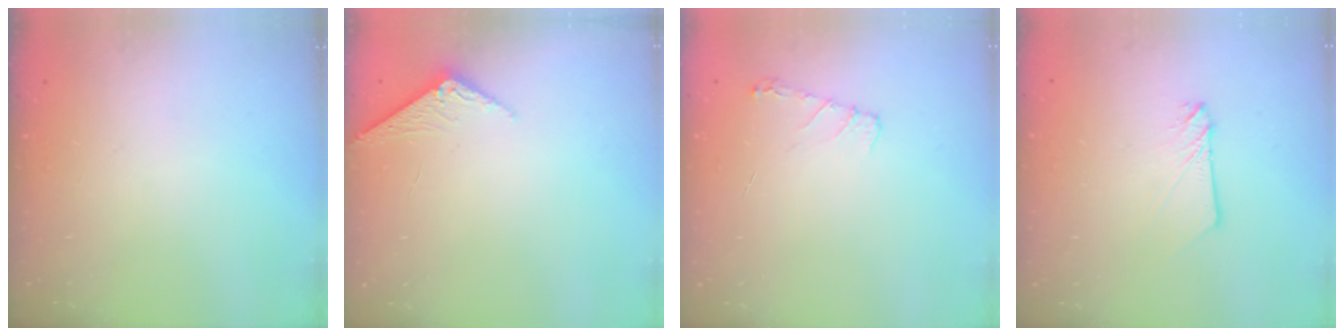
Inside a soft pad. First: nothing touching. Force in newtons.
{"total": 2.4, "press": 2.4, "slide": 0.3}
{"total": 6.5, "press": 6.5, "slide": 0.8}
{"total": 2.9, "press": 2.9, "slide": 0.4}